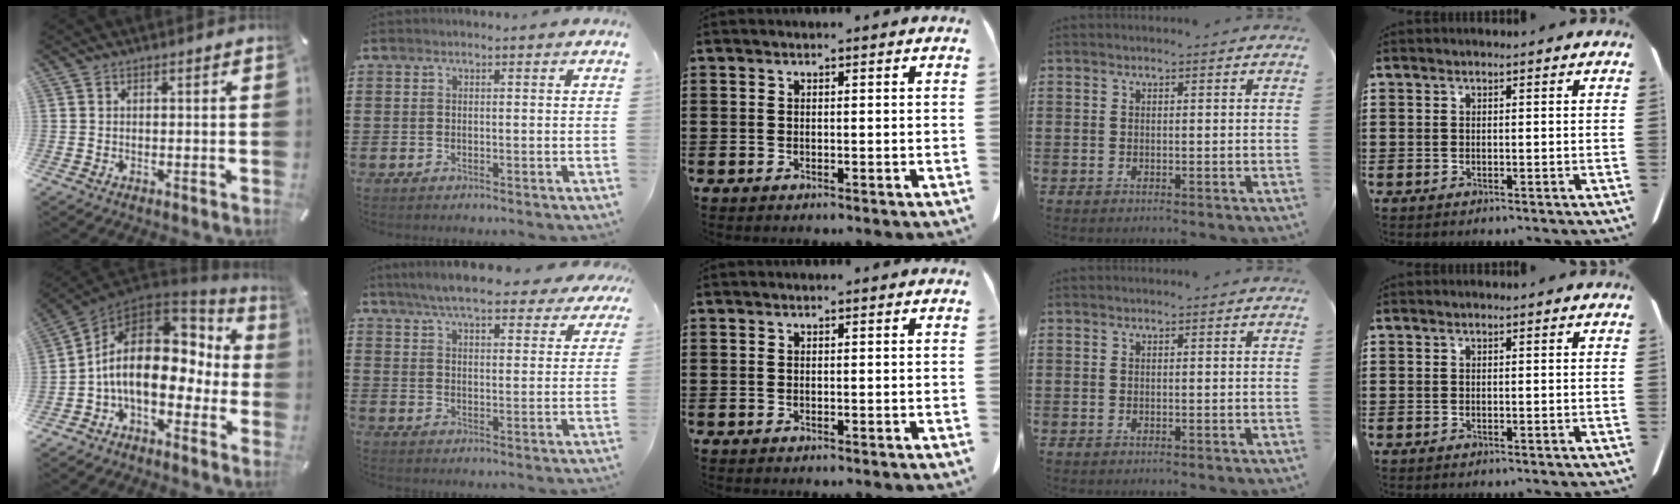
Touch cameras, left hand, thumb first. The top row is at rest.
{"thumb": {"total": 16.4, "force": [0.4, 10.4, 12.7], "torque": [-0.240, -0.013, 0.009]}, "index": {"total": 7.5, "force": [6.9, 0.7, 2.9], "torque": [-0.081, -0.022, 0.125]}}